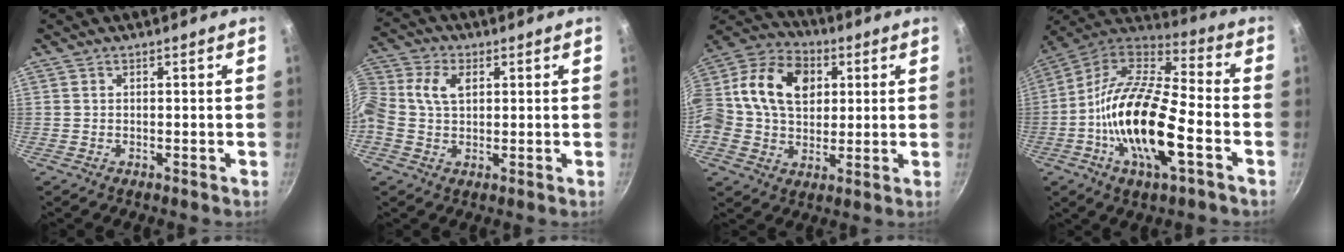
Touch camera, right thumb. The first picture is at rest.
{"total": 10.0, "force": [1.9, 7.2, 6.8], "torque": [-0.143, 0.028, 0.022]}
{"total": 19.7, "force": [4.0, 14.5, 12.8], "torque": [-0.211, 0.024, 0.051]}
{"total": 21.9, "force": [-6.0, 8.3, 19.4], "torque": [-0.357, 0.033, -0.130]}